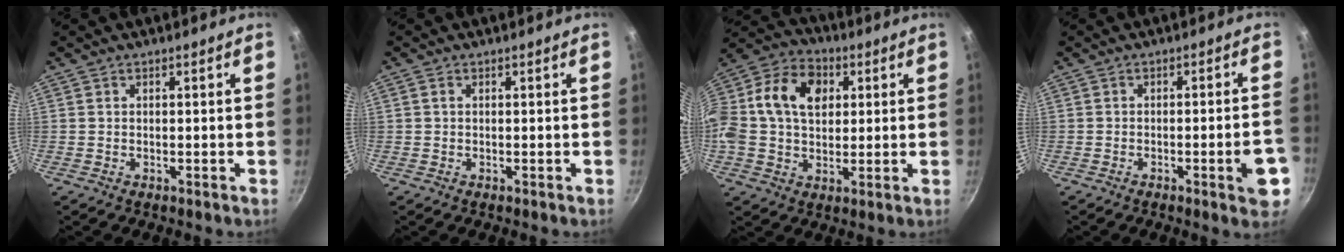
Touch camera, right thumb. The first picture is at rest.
{"total": 0.7, "force": [0.2, 0.5, 0.4], "torque": [-0.007, 0.003, 0.003]}
{"total": 18.3, "force": [3.5, 13.1, 12.3], "torque": [-0.218, 0.028, 0.042]}
{"total": 6.2, "force": [-2.4, 1.3, 5.6], "torque": [-0.062, 0.013, -0.027]}